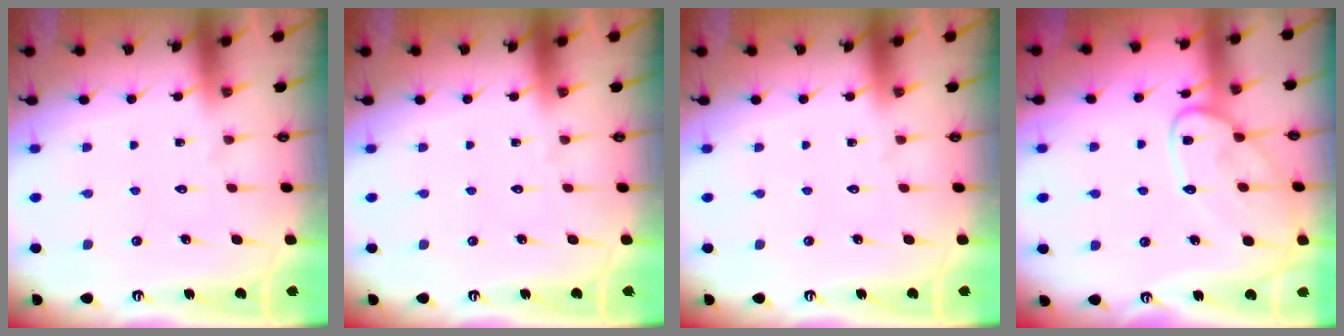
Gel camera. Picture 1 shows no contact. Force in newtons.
{"total": 0.0}
{"total": 0.0}
{"total": 13.3, "press": 13.3, "slide": 1.0}